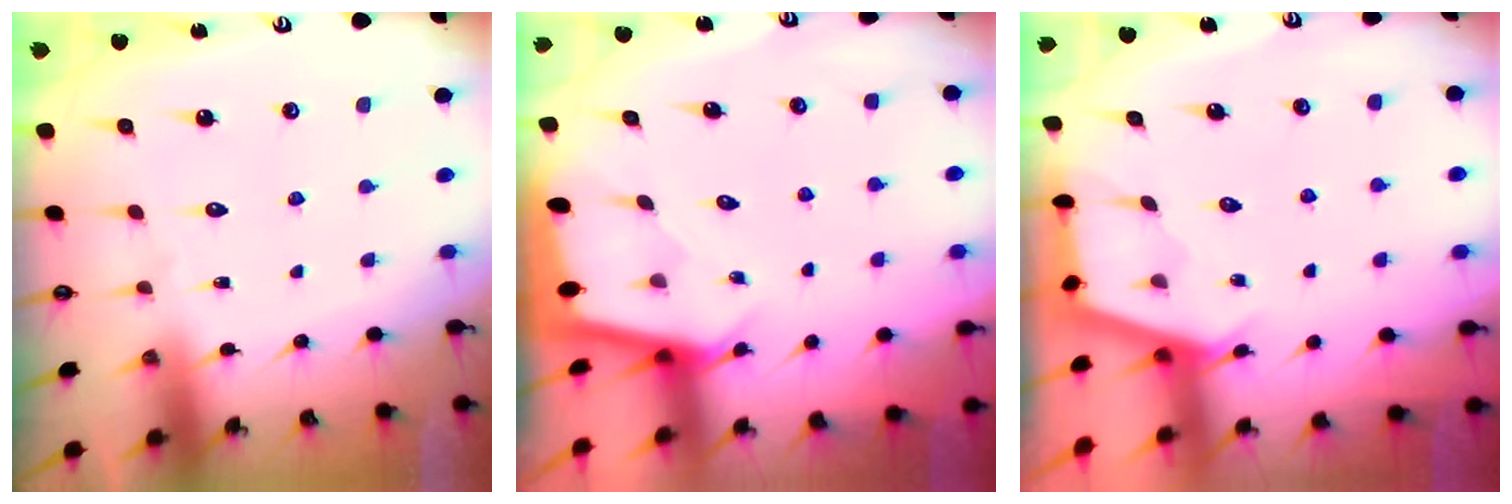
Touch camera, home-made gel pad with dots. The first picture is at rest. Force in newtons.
{"total": 2.4, "press": 2.4, "slide": 0.1}
{"total": 2.8, "press": 2.8, "slide": 0.3}